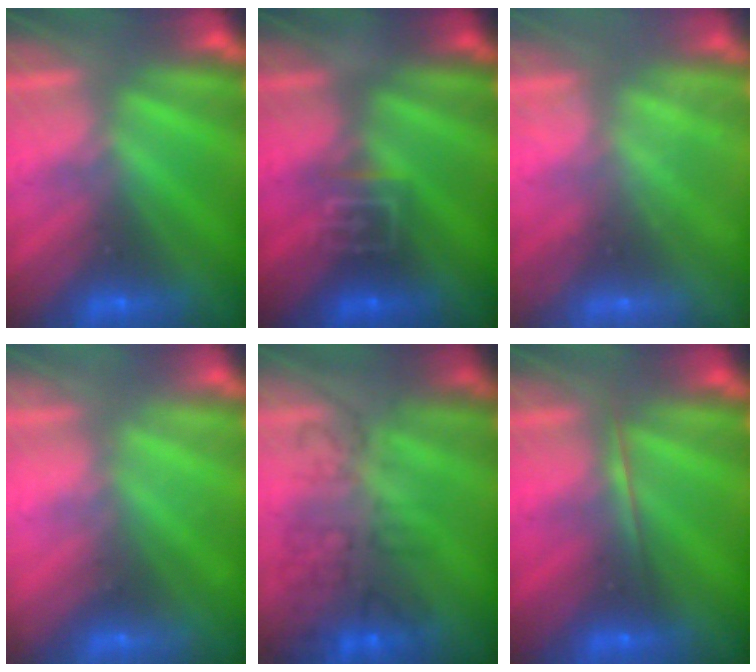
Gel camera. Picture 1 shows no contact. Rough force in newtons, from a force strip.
{"total": 2.9}
{"total": 2.3}
{"total": 2.0}
{"total": 4.5}
{"total": 1.7}